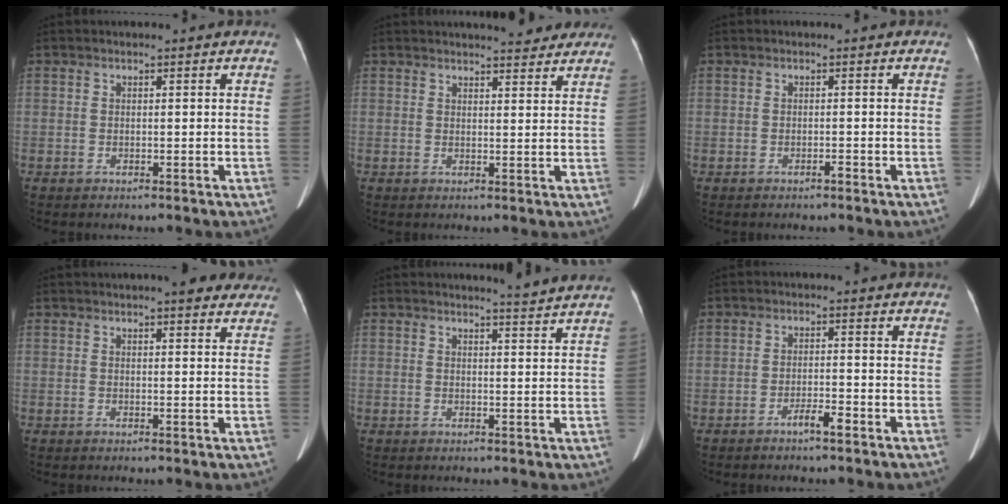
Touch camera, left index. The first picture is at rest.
{"total": 7.0, "force": [6.4, 1.4, 2.4], "torque": [-0.024, 0.004, 0.069]}
{"total": 0.6, "force": [-0.5, 0.0, 0.3], "torque": [-0.006, 0.000, -0.008]}
{"total": 6.8, "force": [5.8, 1.5, 3.4], "torque": [-0.028, 0.010, 0.060]}
{"total": 3.8, "force": [3.6, -1.0, 0.6], "torque": [-0.016, -0.015, 0.037]}
{"total": 2.5, "force": [-1.8, 0.1, 1.7], "torque": [-0.031, 0.000, -0.032]}